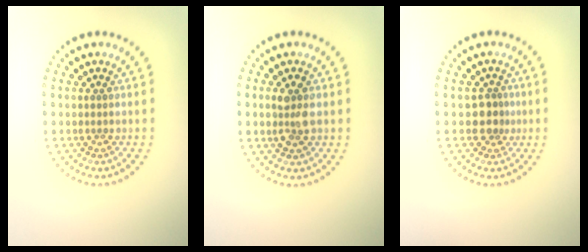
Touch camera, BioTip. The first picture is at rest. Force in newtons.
{"total": 2.7, "press": 2.7, "slide": 0.2}
{"total": 2.0, "press": 1.6, "slide": 1.2}